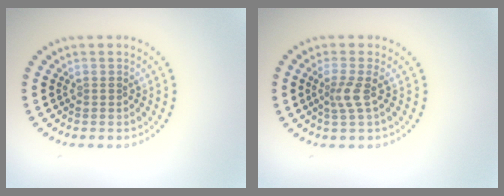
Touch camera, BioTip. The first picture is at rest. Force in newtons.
{"total": 2.0, "press": 1.3, "slide": 1.5}